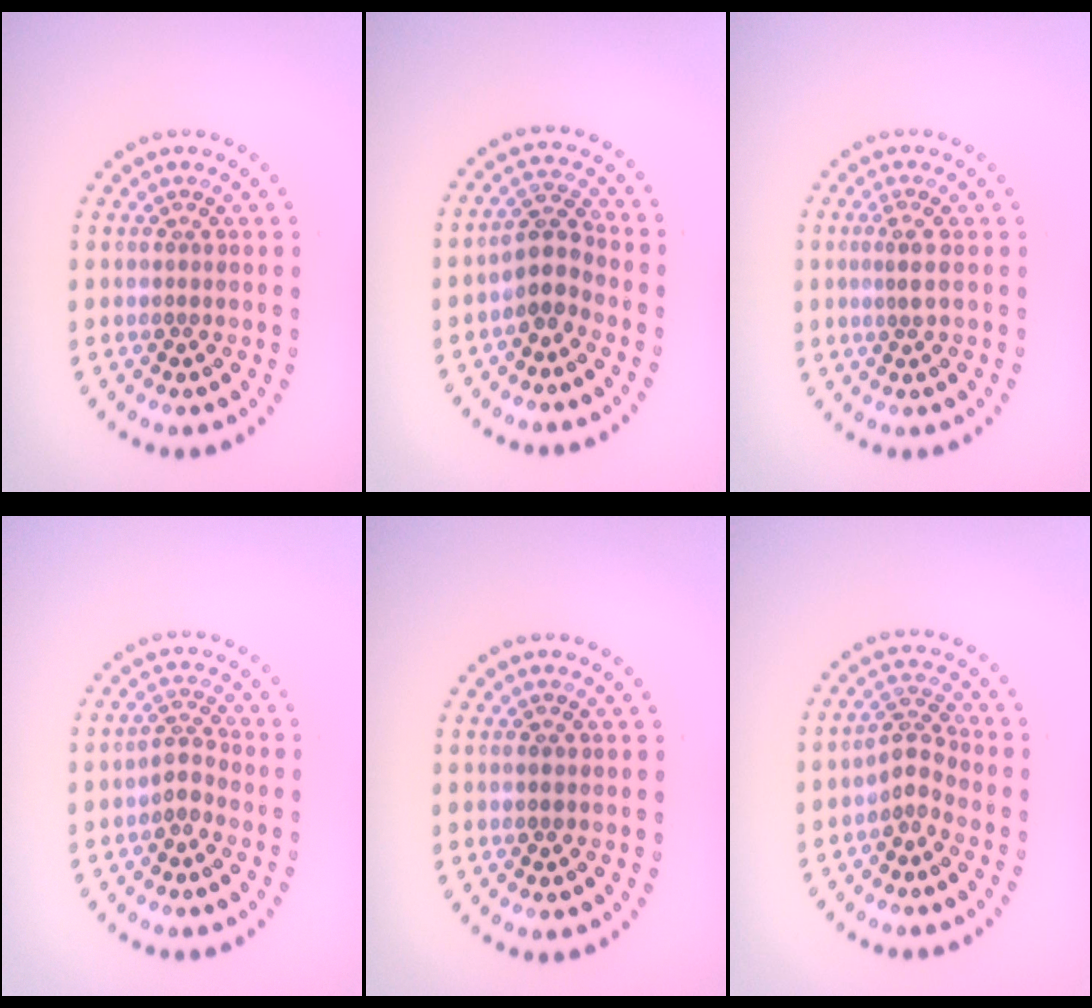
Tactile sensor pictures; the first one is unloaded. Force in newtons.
{"total": 2.6, "press": 2.0, "slide": 1.6}
{"total": 1.8, "press": 1.2, "slide": 1.2}
{"total": 1.9, "press": 1.3, "slide": 1.3}
{"total": 0.6, "press": 0.6, "slide": 0.1}
{"total": 2.1, "press": 1.4, "slide": 1.6}